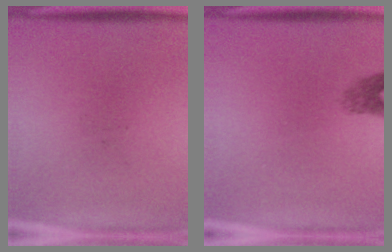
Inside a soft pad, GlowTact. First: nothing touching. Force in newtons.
{"total": 2.1}